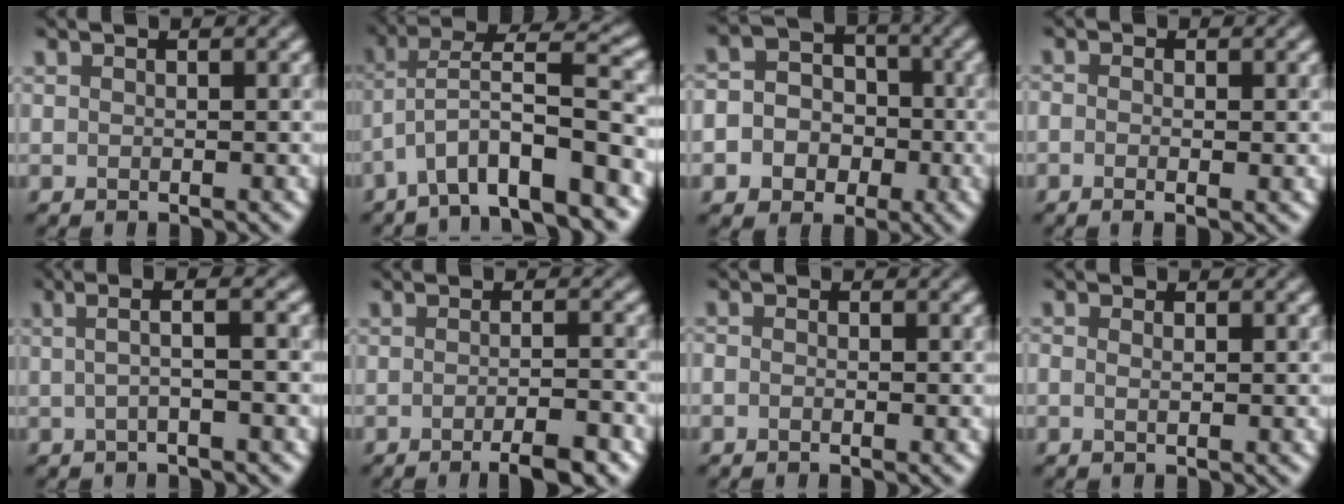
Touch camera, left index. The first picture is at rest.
{"total": 8.0, "force": [-3.7, 1.9, 6.8], "torque": [-0.107, 0.040, -0.057]}
{"total": 6.0, "force": [-2.2, 5.3, 1.6], "torque": [-0.024, 0.017, -0.044]}
{"total": 1.1, "force": [-0.4, 0.4, 0.9], "torque": [-0.010, 0.007, -0.006]}
{"total": 2.7, "force": [0.0, 0.4, 2.6], "torque": [-0.037, 0.015, 0.002]}
{"total": 4.0, "force": [-2.5, 0.7, 3.1], "torque": [-0.039, 0.008, -0.027]}
{"total": 0.6, "force": [-0.6, 0.0, 0.0], "torque": [0.003, 0.005, -0.005]}
{"total": 0.6, "force": [0.3, 0.3, 0.4], "torque": [-0.001, 0.008, -0.002]}